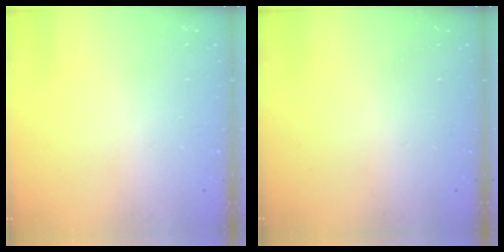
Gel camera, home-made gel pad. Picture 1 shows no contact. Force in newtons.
{"total": 0.0}